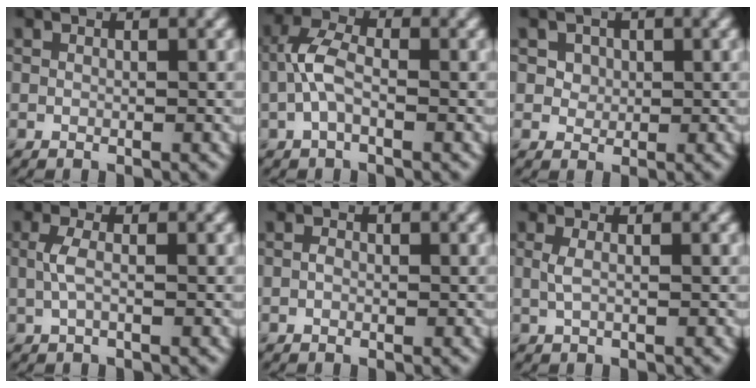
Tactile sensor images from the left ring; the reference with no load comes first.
{"total": 3.3, "force": [-0.9, 1.6, 2.7], "torque": [-0.061, 0.011, -0.026]}
{"total": 3.5, "force": [1.6, 2.6, 1.6], "torque": [-0.036, 0.005, 0.028]}
{"total": 1.6, "force": [0.0, 0.5, 1.6], "torque": [-0.040, 0.001, -0.002]}
{"total": 0.5, "force": [-0.2, 0.4, 0.4], "torque": [-0.007, 0.000, -0.006]}
{"total": 0.9, "force": [0.0, 0.2, 0.9], "torque": [-0.024, 0.000, 0.001]}